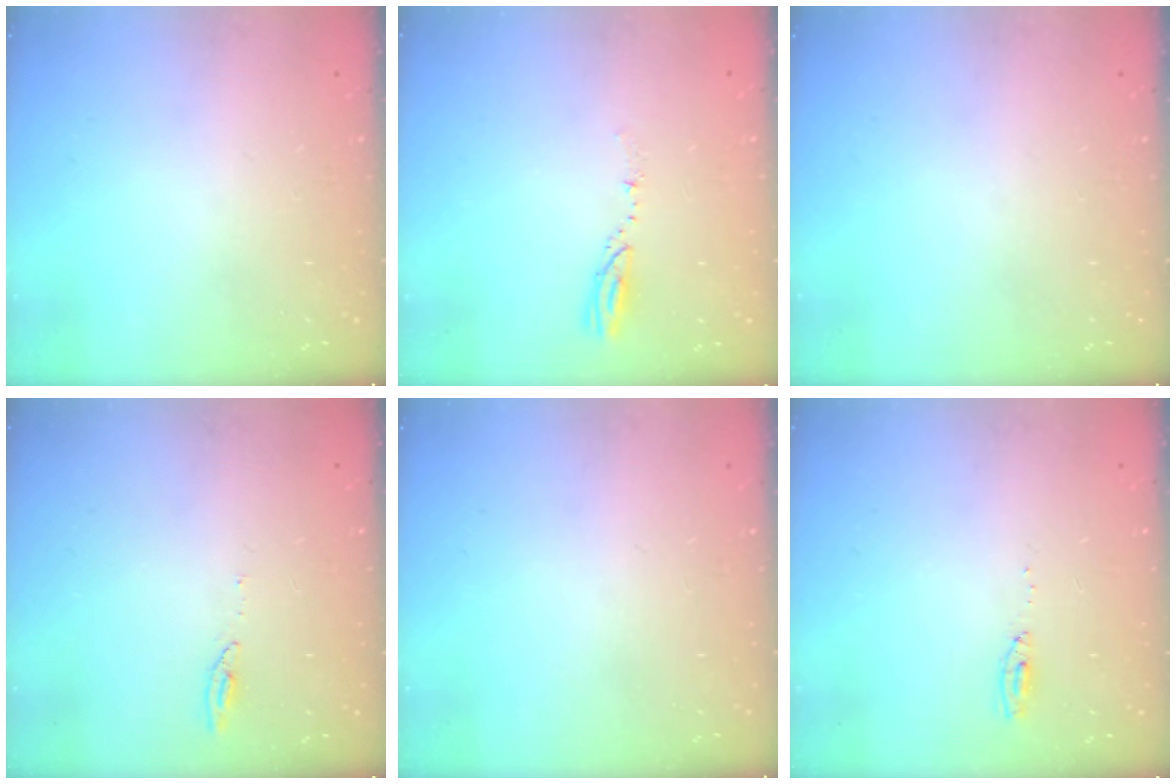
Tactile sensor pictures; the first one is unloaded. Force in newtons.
{"total": 3.3, "press": 3.3, "slide": 0.3}
{"total": 0.0}
{"total": 4.1, "press": 4.0, "slide": 0.5}
{"total": 0.0}
{"total": 3.7, "press": 3.5, "slide": 1.1}